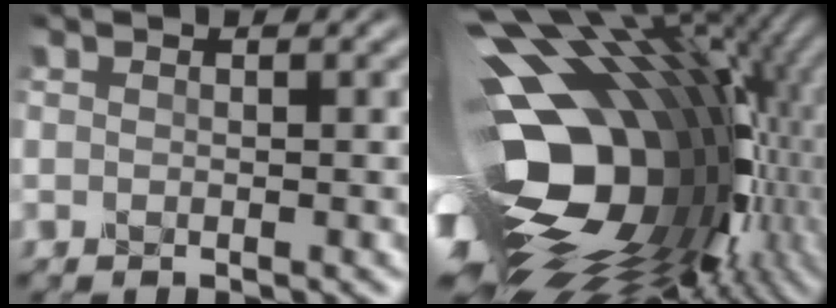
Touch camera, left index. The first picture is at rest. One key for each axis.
{"total": 19.0, "fx": -0.7, "fy": 12.8, "fz": 14.0, "tx": -0.243, "ty": -0.032, "tz": 0.006}